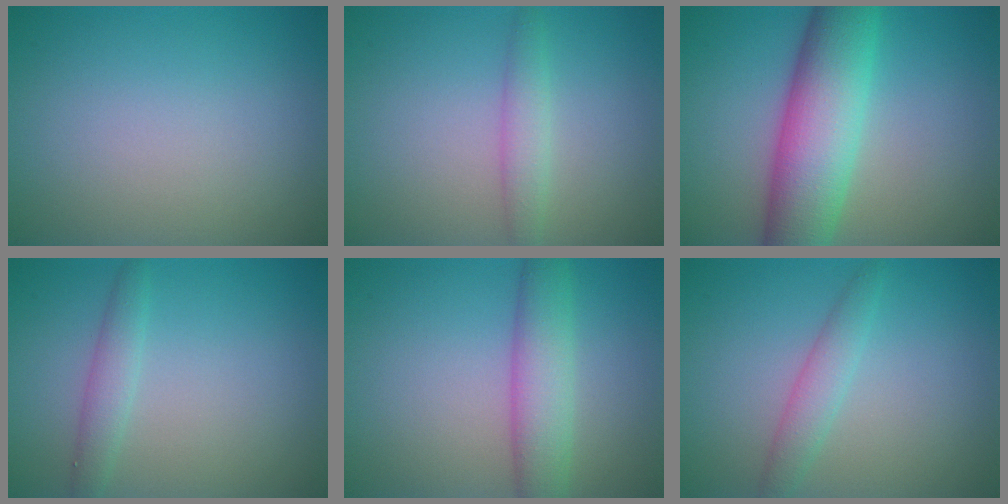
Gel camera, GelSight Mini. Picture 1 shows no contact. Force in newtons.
{"total": 2.1, "press": 2.1, "slide": 0.0}
{"total": 9.1, "press": 9.1, "slide": 0.1}
{"total": 1.9, "press": 1.9, "slide": 0.1}
{"total": 4.5, "press": 4.5, "slide": 0.1}
{"total": 2.1, "press": 2.1, "slide": 0.0}